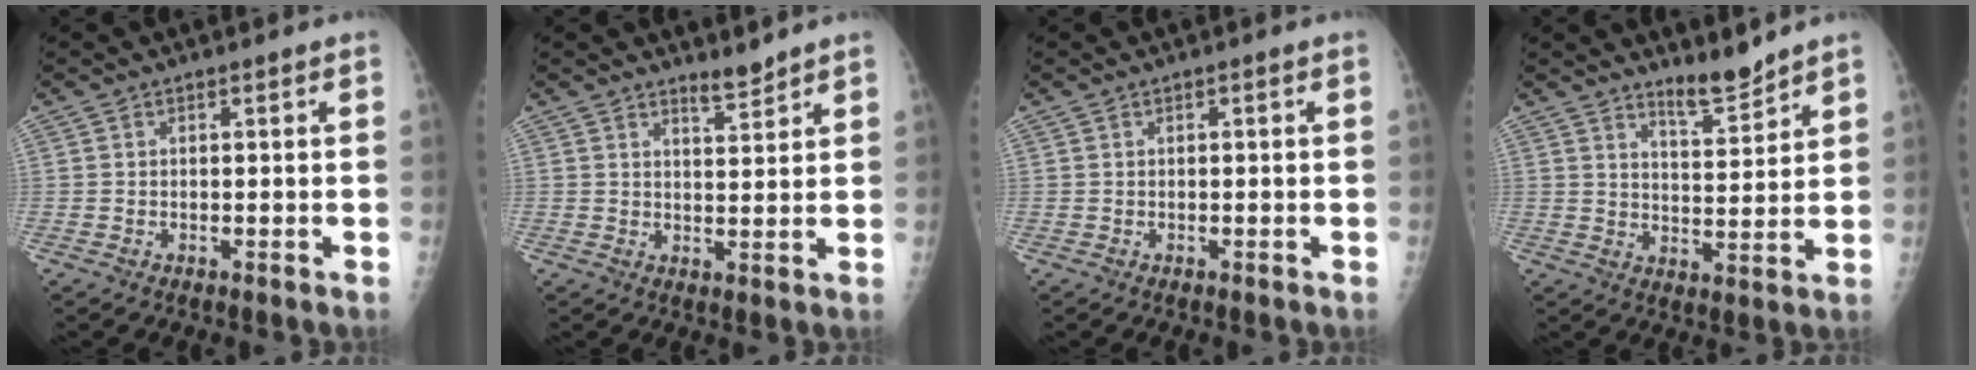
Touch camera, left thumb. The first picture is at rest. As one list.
[{"total": 2.6, "force": [2.6, 0.2, 0.5], "torque": [0.003, -0.029, 0.045]}, {"total": 0.0}, {"total": 5.4, "force": [4.9, 0.6, 2.0], "torque": [-0.021, -0.052, 0.086]}]